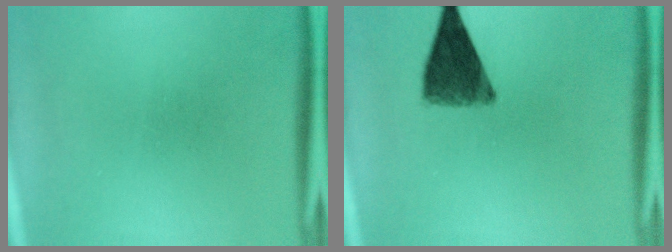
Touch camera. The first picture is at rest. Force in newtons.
{"total": 8.7}